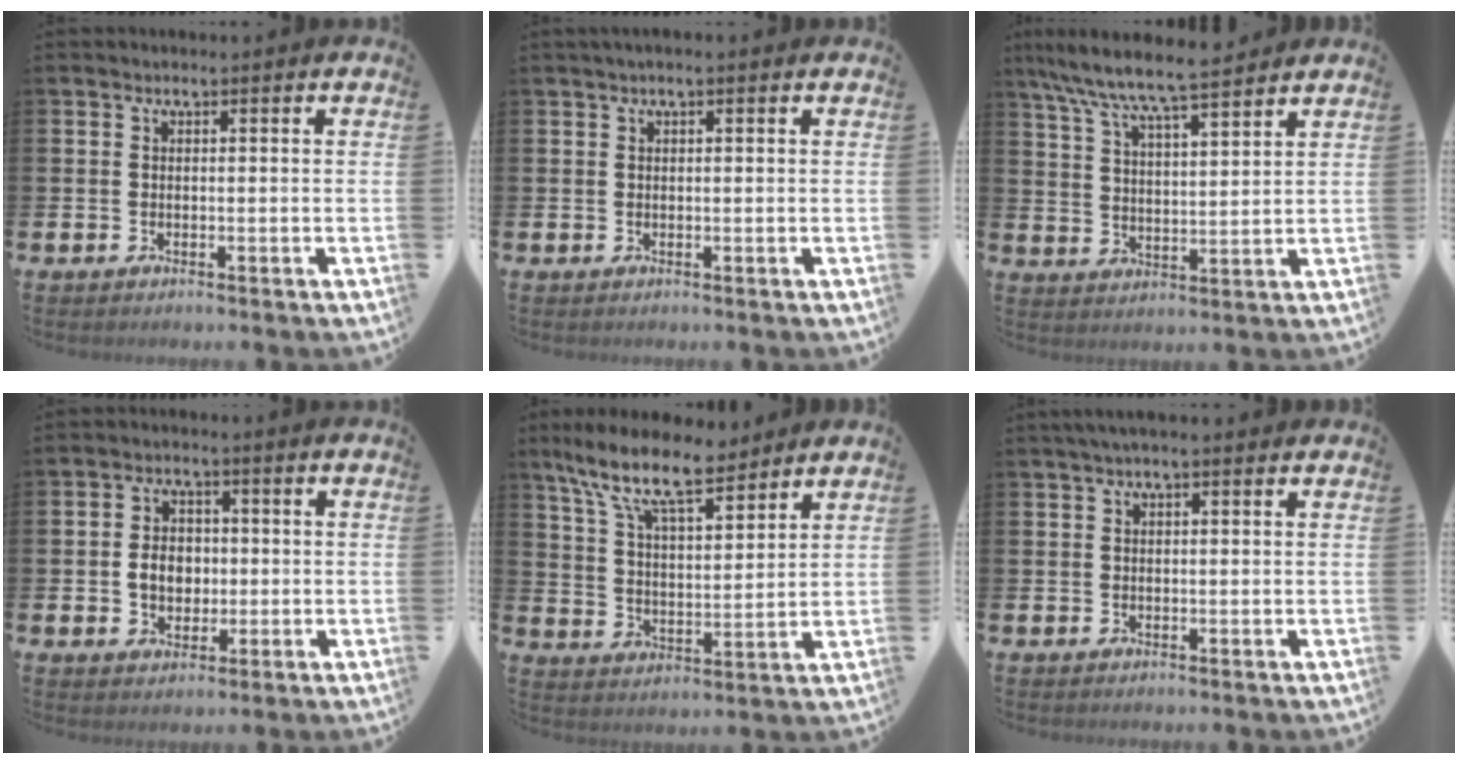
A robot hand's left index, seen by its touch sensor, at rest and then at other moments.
{"total": 0.8, "force": [0.4, 0.1, 0.6], "torque": [-0.009, 0.001, 0.006]}
{"total": 7.6, "force": [7.1, 0.3, 2.5], "torque": [-0.078, -0.046, 0.125]}
{"total": 4.3, "force": [-0.3, 3.5, 2.5], "torque": [-0.035, 0.004, -0.014]}
{"total": 10.8, "force": [8.7, 3.2, 5.6], "torque": [-0.134, -0.039, 0.154]}
{"total": 1.8, "force": [1.3, 0.2, 1.3], "torque": [-0.015, 0.000, 0.021]}